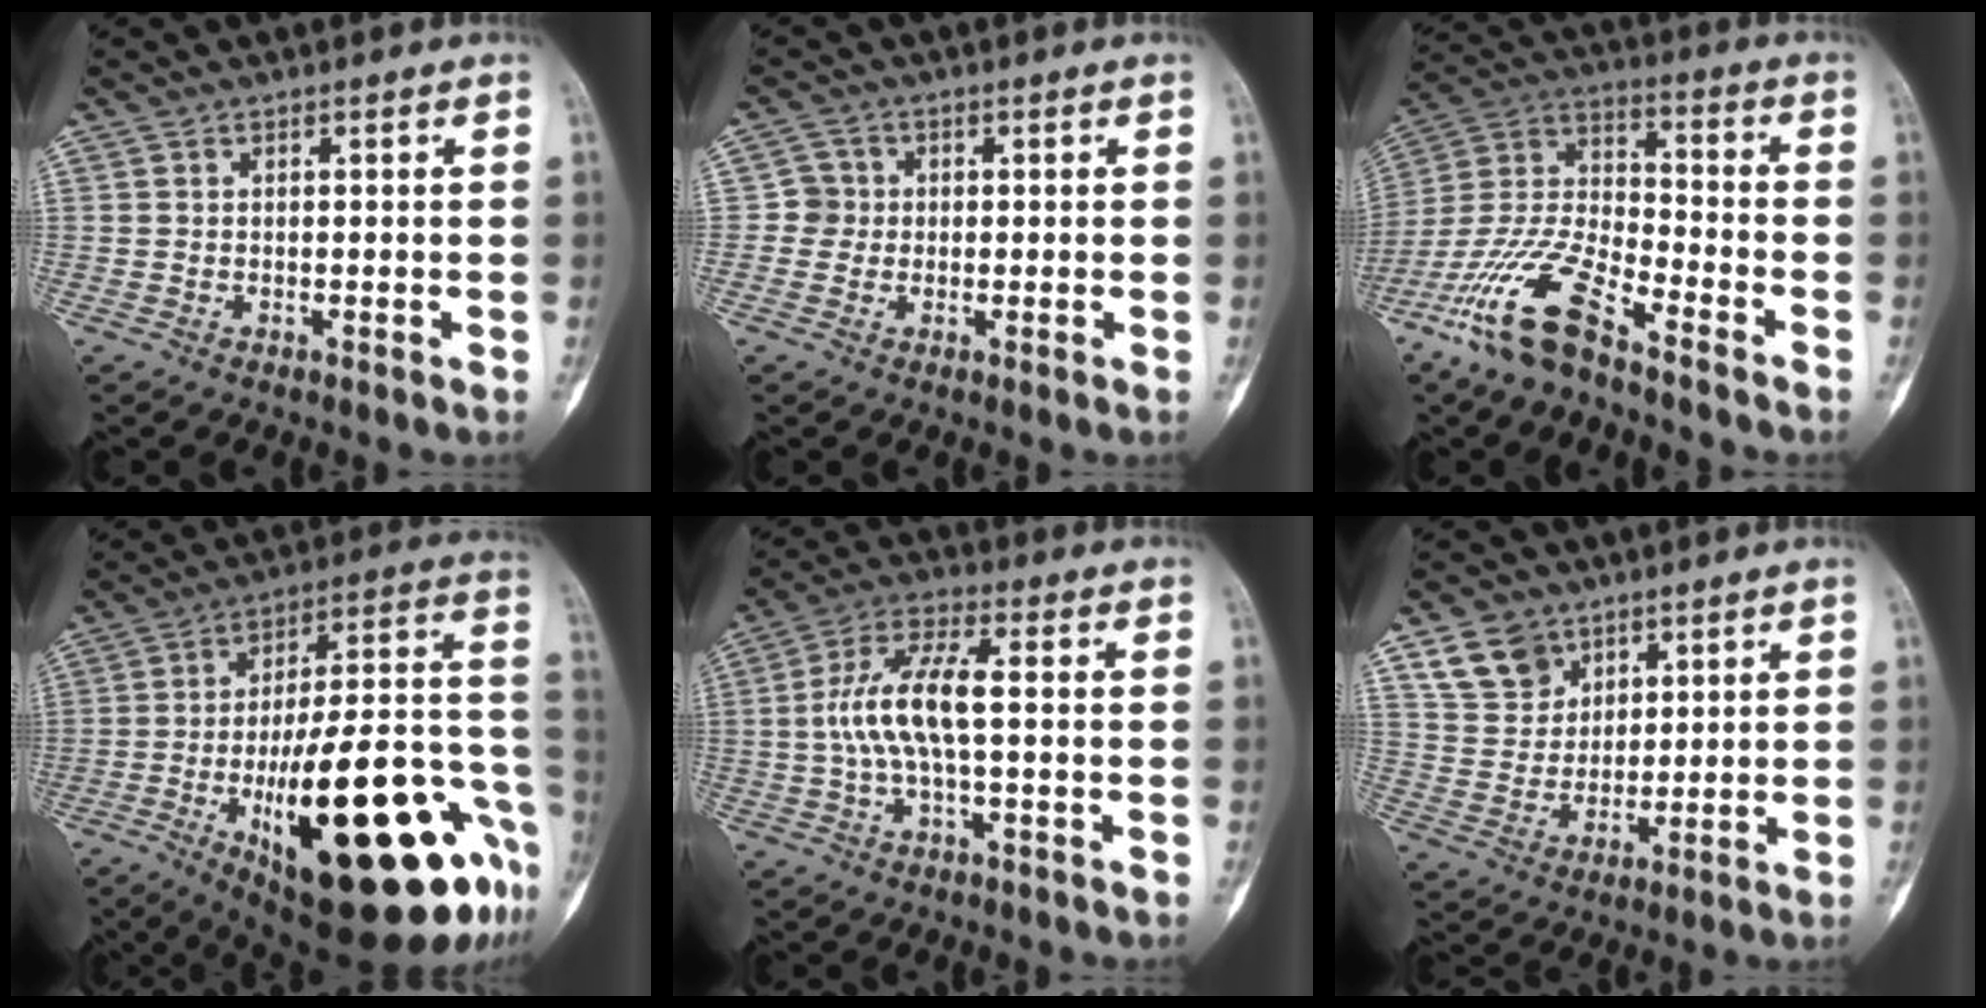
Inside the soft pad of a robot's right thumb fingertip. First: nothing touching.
{"total": 2.9, "force": [-0.1, 2.9, 0.3], "torque": [0.020, 0.010, -0.010]}
{"total": 15.3, "force": [-10.4, 4.7, 10.2], "torque": [-0.212, 0.058, -0.207]}
{"total": 35.2, "force": [-12.2, 11.3, 31.0], "torque": [-0.386, 0.031, -0.169]}
{"total": 10.5, "force": [-0.1, 3.5, 9.9], "torque": [-0.217, 0.029, -0.006]}
{"total": 8.7, "force": [5.3, 6.4, 2.8], "torque": [-0.027, -0.025, 0.109]}